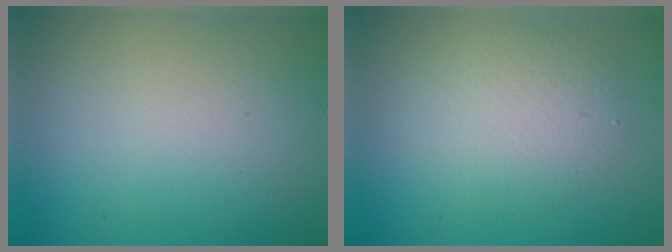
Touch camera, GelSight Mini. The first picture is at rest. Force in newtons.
{"total": 3.6, "press": 3.6, "slide": 0.3}